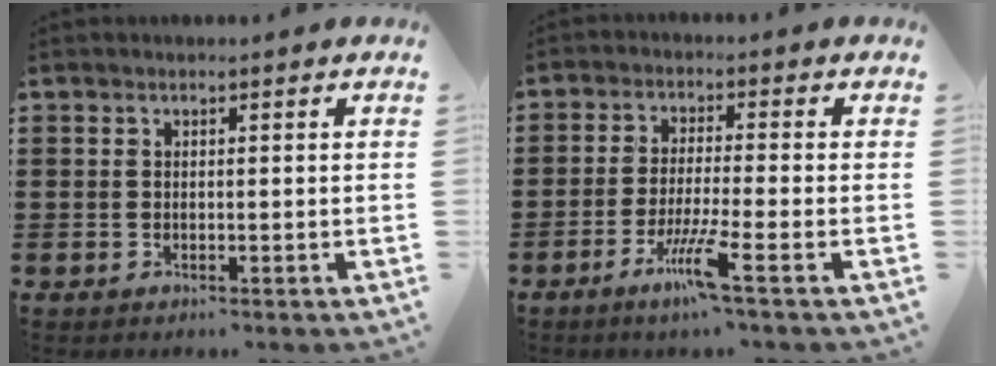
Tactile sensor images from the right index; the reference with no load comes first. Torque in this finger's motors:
{"motor_torque": [2.14, 0.00, 0.26, 0.13]}